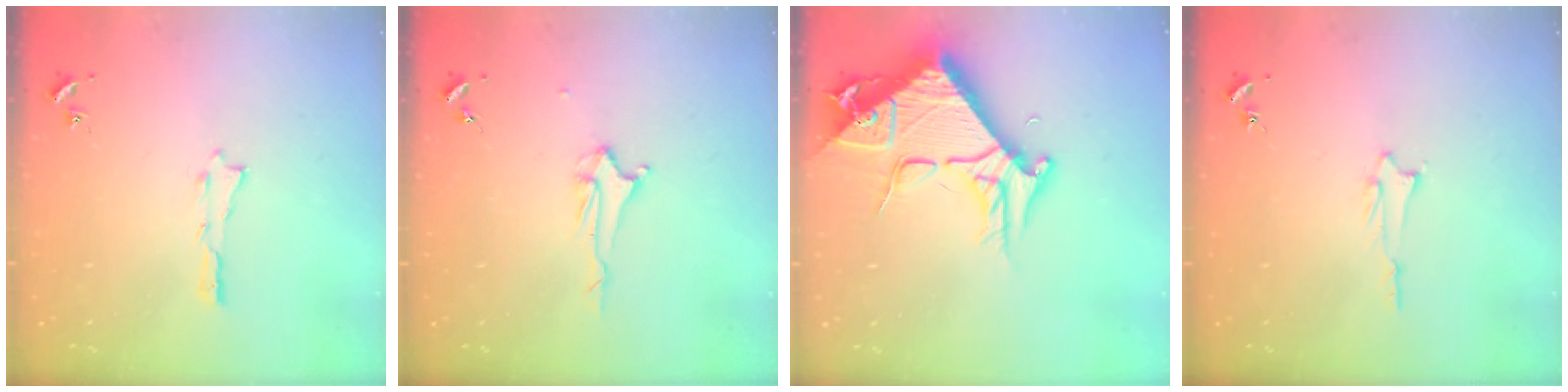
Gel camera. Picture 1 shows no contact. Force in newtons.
{"total": 2.2, "press": 2.2, "slide": 0.3}
{"total": 10.5, "press": 10.5, "slide": 1.0}
{"total": 1.2, "press": 1.2, "slide": 0.1}